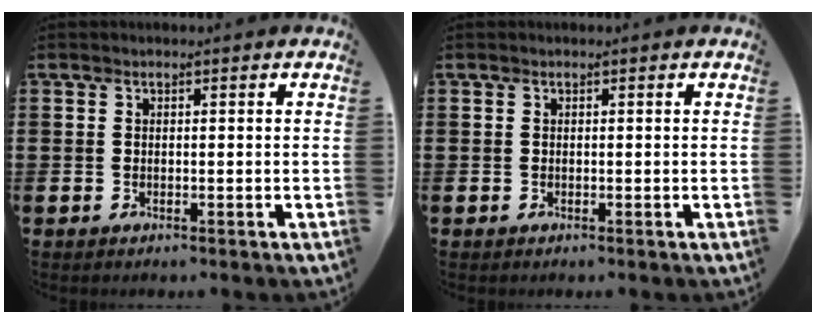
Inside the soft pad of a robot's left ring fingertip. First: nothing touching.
{"total": 0.0}